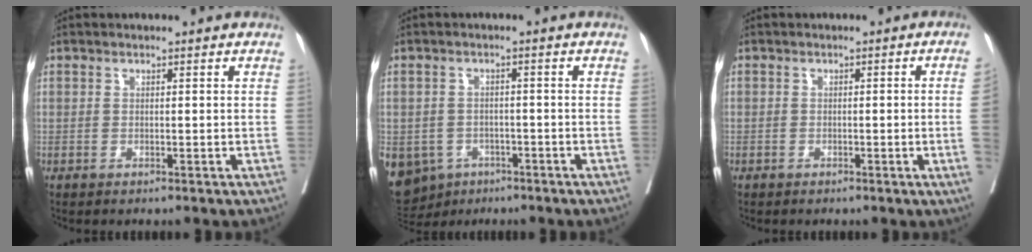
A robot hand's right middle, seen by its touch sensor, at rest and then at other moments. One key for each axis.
{"total": 13.4, "fx": -6.6, "fy": 10.8, "fz": 4.4, "tx": -0.134, "ty": -0.001, "tz": -0.084}
{"total": 2.6, "fx": -0.5, "fy": -0.3, "fz": 2.5, "tx": -0.033, "ty": 0.003, "tz": -0.006}